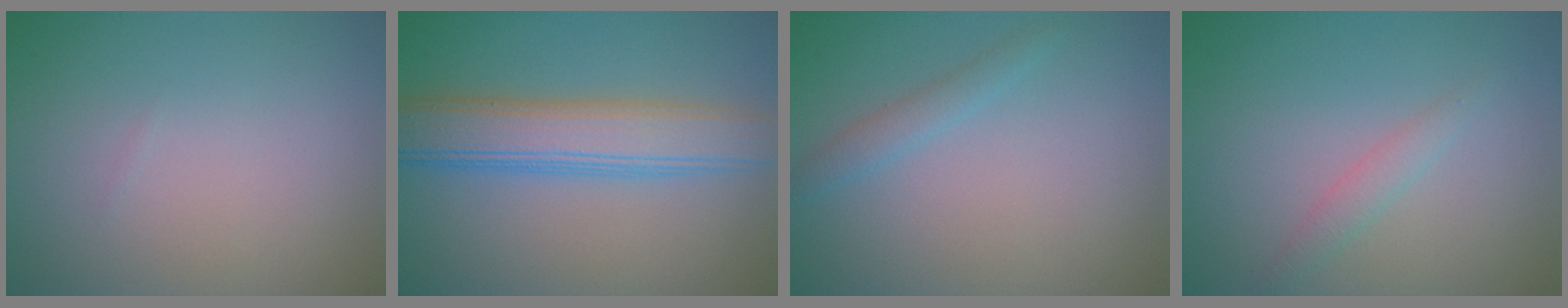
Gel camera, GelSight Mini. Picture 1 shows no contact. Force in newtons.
{"total": 6.3, "press": 6.2, "slide": 0.3}
{"total": 1.4, "press": 1.4, "slide": 0.1}
{"total": 1.4, "press": 1.4, "slide": 0.1}